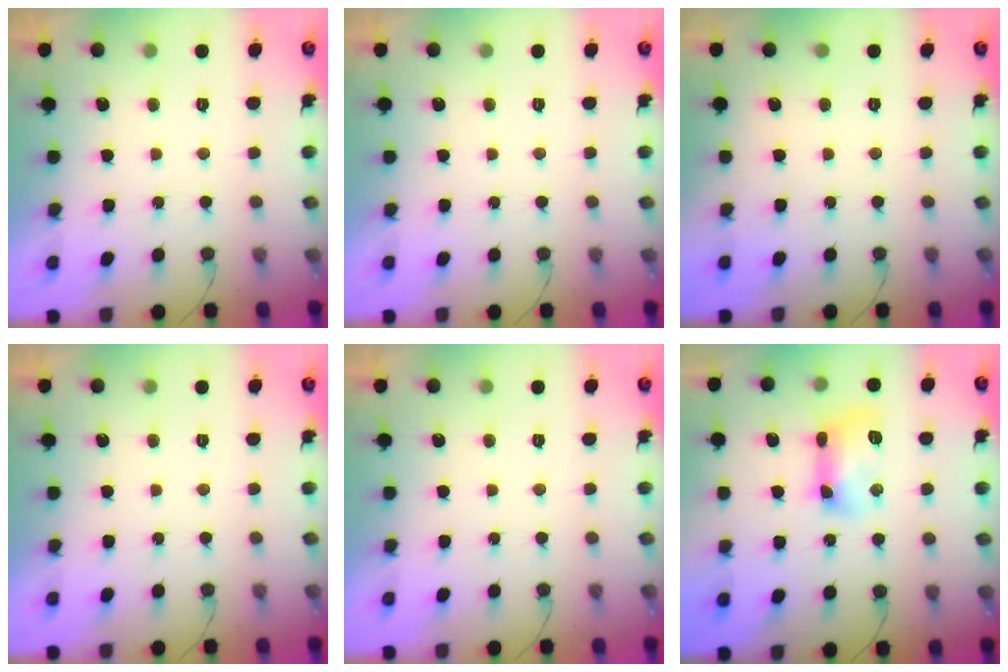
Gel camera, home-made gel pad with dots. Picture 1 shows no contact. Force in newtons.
{"total": 0.0}
{"total": 0.0}
{"total": 0.0}
{"total": 0.0}
{"total": 10.5, "press": 10.5, "slide": 1.3}